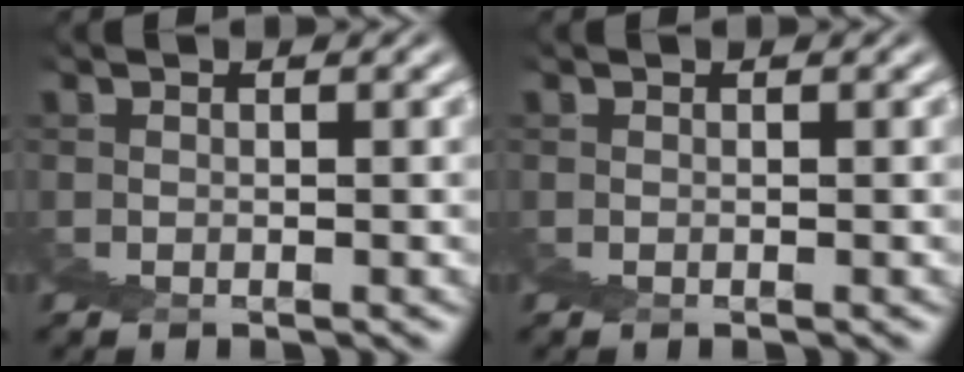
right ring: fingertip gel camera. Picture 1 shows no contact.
{"total": 0.0}